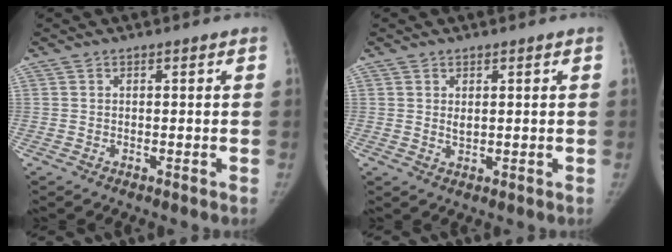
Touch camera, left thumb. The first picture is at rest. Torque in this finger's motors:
{"motor_torque": [-0.23, -0.23, 0.05, -0.03, 0.00]}